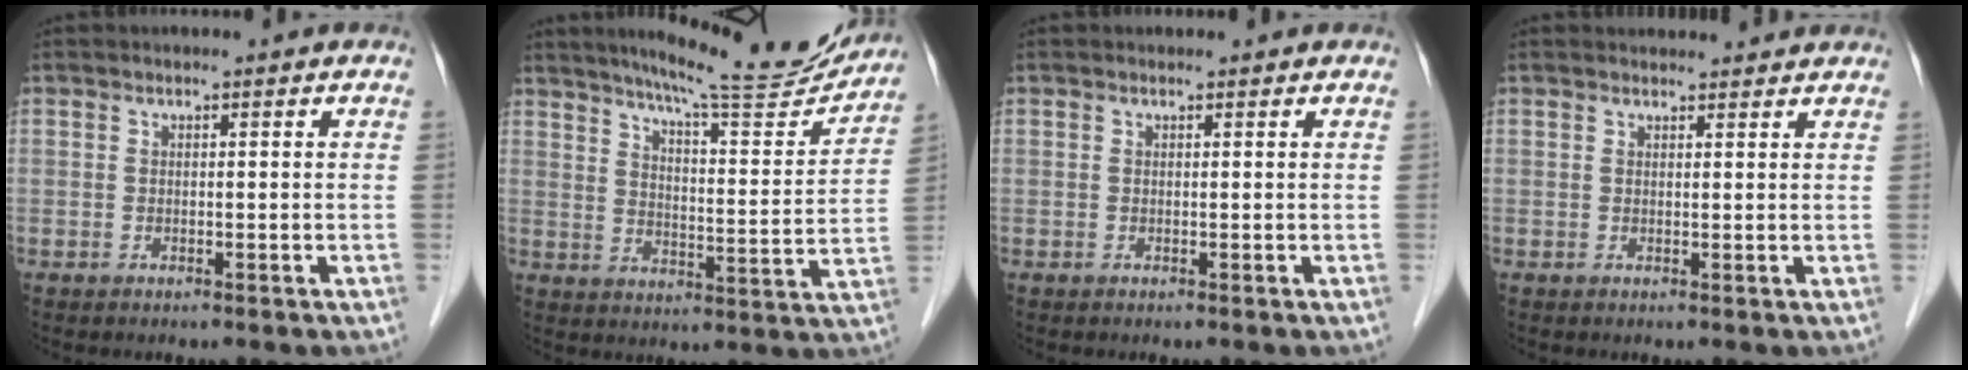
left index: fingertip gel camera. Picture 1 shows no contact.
{"total": 16.8, "force": [15.4, 0.8, 6.7], "torque": [-0.101, -0.041, 0.204]}
{"total": 0.0}
{"total": 4.5, "force": [4.4, 1.0, 0.7], "torque": [-0.007, 0.018, 0.049]}